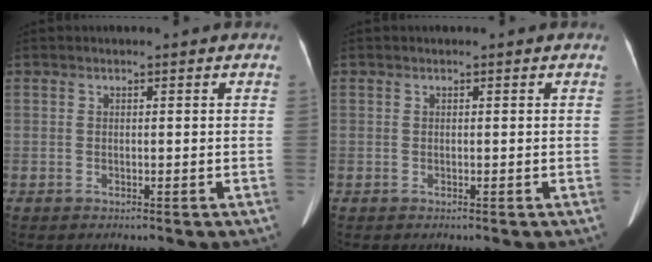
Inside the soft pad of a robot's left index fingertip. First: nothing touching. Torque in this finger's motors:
{"motor_torque": [0.00, 0.00, 0.00, 0.00]}